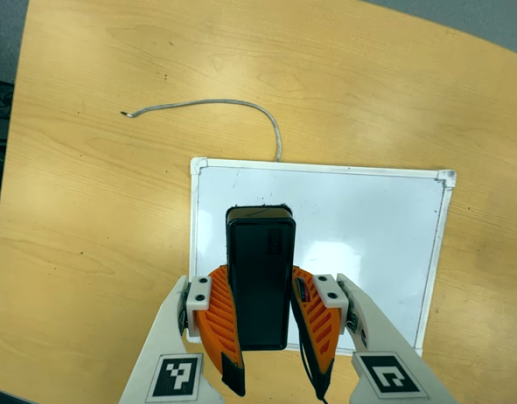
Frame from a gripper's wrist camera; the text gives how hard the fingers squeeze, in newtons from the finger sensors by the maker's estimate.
{"total": 8.3, "left": 7.2, "right": 9.3}